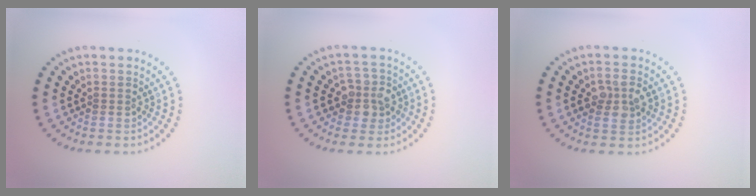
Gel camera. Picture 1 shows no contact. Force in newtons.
{"total": 3.0, "press": 2.7, "slide": 1.2}
{"total": 2.5, "press": 2.5, "slide": 0.5}